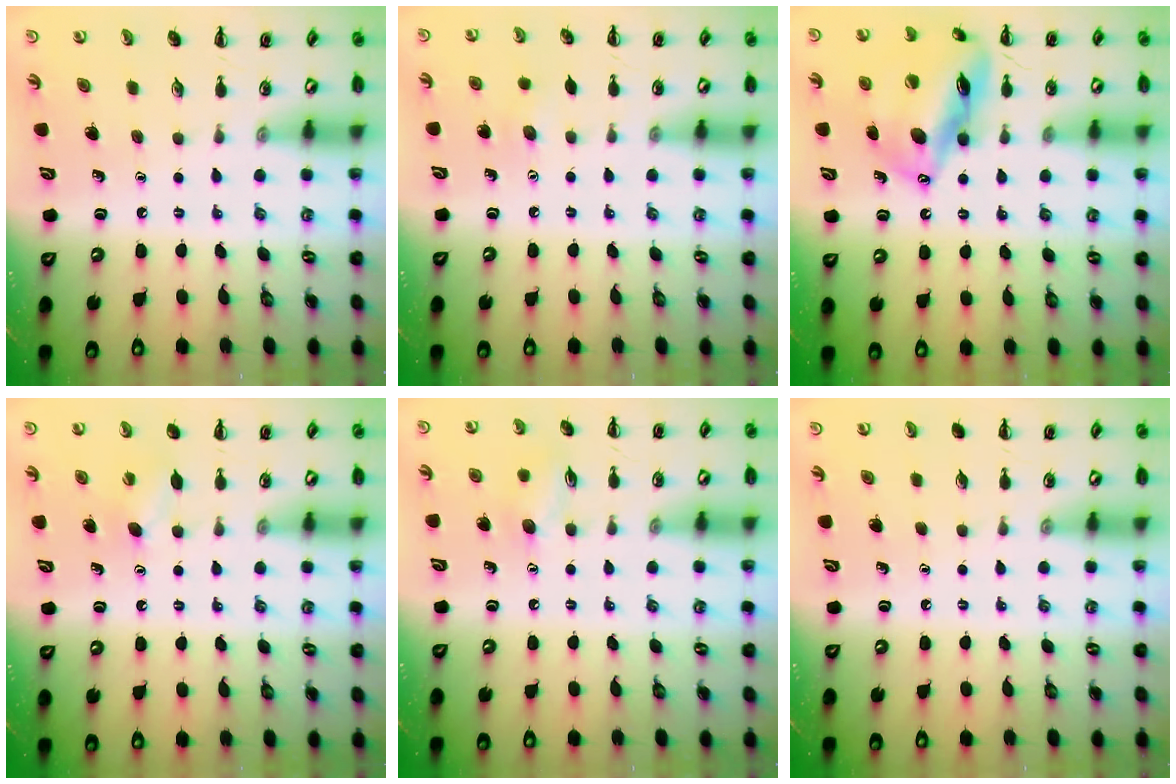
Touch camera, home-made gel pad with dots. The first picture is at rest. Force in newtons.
{"total": 4.7, "press": 4.6, "slide": 1.0}
{"total": 16.9, "press": 16.5, "slide": 4.0}
{"total": 4.0, "press": 3.9, "slide": 0.8}
{"total": 7.1, "press": 7.0, "slide": 1.1}
{"total": 0.0}